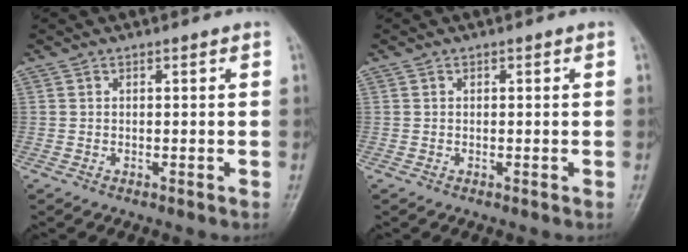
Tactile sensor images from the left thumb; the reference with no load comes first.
{"total": 0.0}